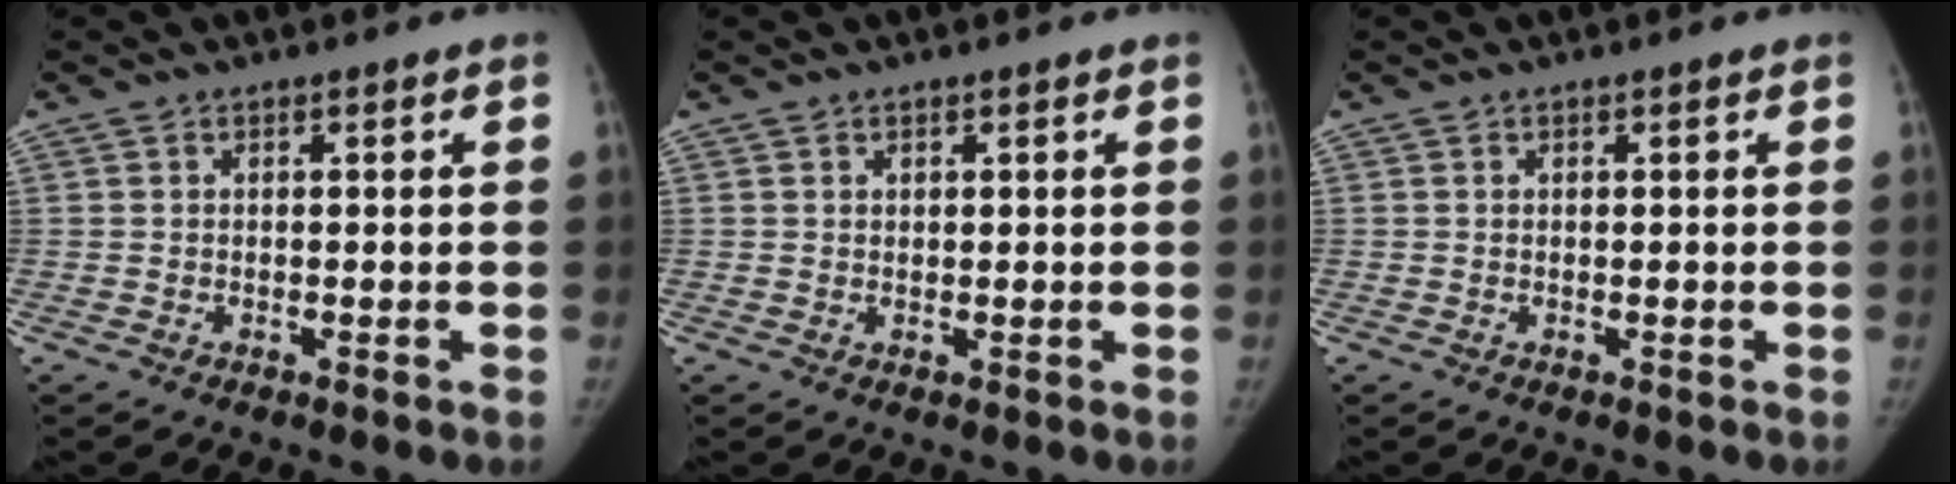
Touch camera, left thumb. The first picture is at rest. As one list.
[{"total": 0.8, "force": [0.5, 0.6, 0.3], "torque": [0.004, -0.003, 0.007]}, {"total": 0.0}]